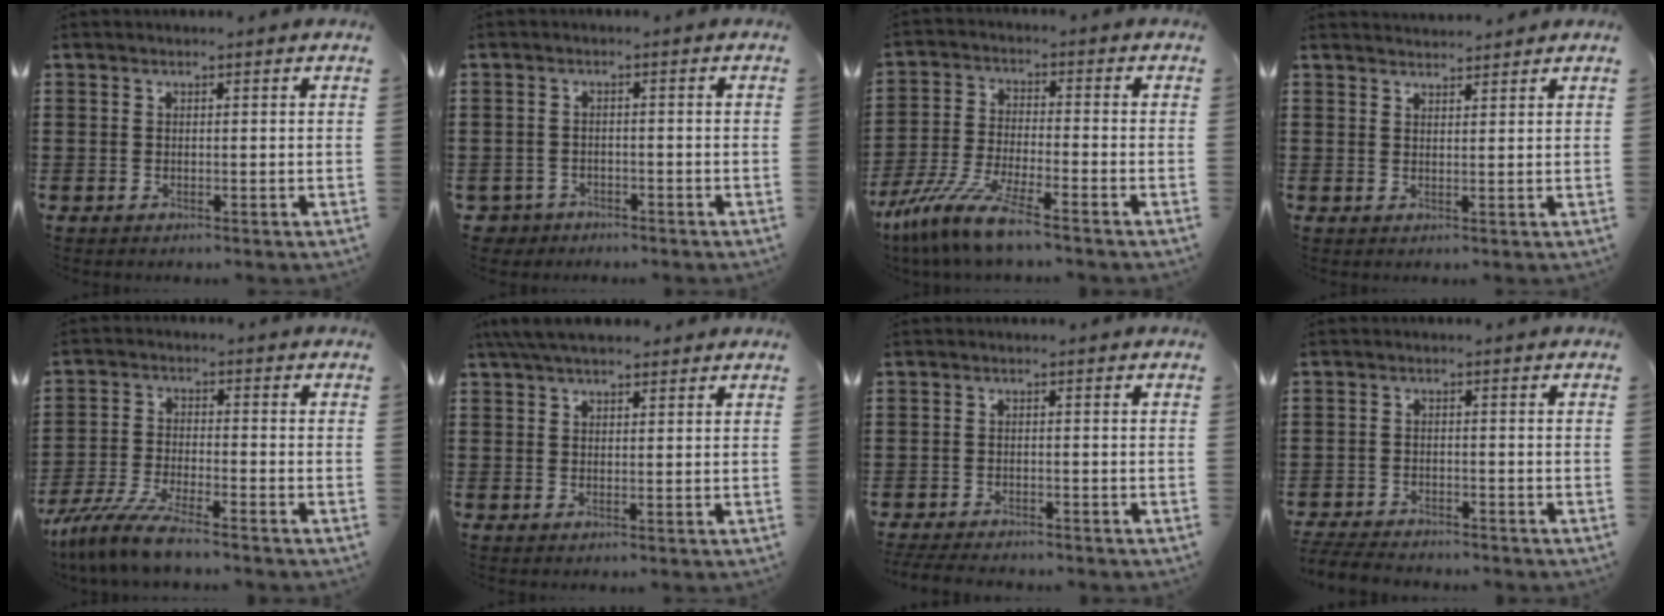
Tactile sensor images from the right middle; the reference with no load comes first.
{"total": 2.2, "force": [-2.1, 0.8, -0.1], "torque": [-0.014, -0.007, -0.049]}
{"total": 9.1, "force": [-7.6, 0.2, 5.0], "torque": [-0.112, -0.009, -0.150]}
{"total": 1.9, "force": [1.9, 0.2, 0.0], "torque": [-0.006, 0.004, 0.037]}
{"total": 7.0, "force": [-6.2, 0.1, 3.2], "torque": [-0.081, -0.015, -0.122]}
{"total": 3.9, "force": [3.3, 0.8, 1.9], "torque": [-0.046, 0.004, 0.063]}
{"total": 2.6, "force": [-2.5, 0.5, 0.3], "torque": [-0.017, -0.003, -0.056]}
{"total": 3.6, "force": [-3.5, 0.7, 0.3], "torque": [-0.014, -0.001, -0.076]}